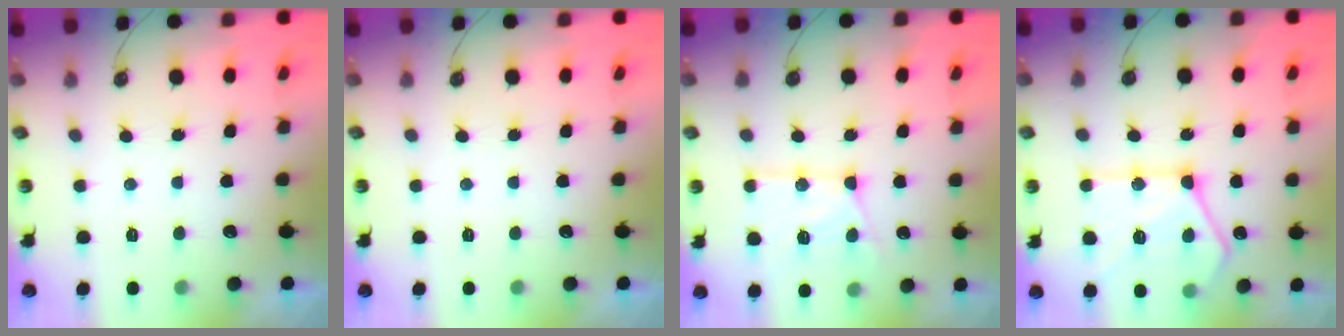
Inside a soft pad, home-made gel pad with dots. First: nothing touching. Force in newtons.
{"total": 0.0}
{"total": 14.9, "press": 14.8, "slide": 1.2}
{"total": 19.4, "press": 19.3, "slide": 1.7}